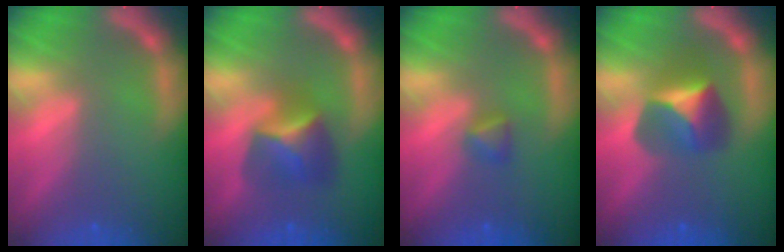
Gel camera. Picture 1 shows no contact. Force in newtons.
{"total": 4.4}
{"total": 1.4}
{"total": 4.4}